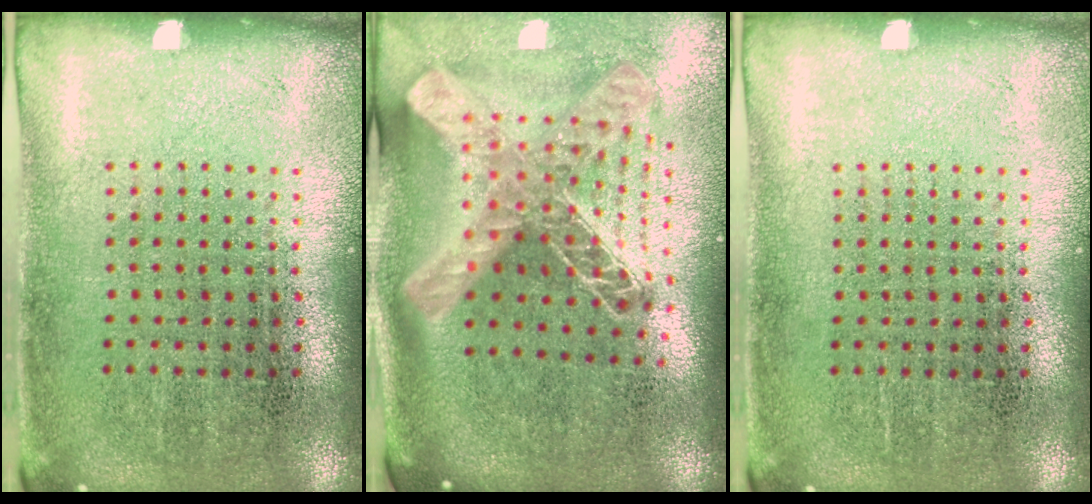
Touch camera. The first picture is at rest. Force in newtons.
{"total": 2.9, "press": 2.0, "slide": 2.0}
{"total": 0.0}